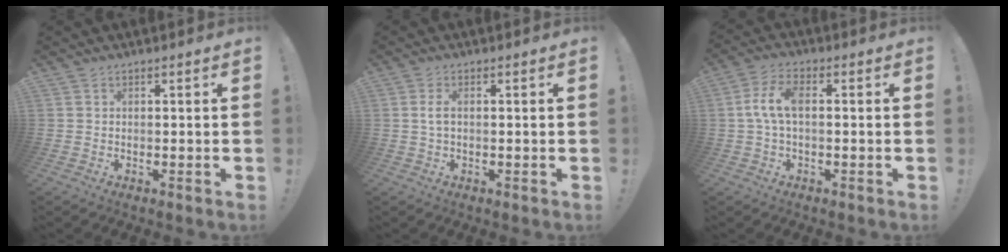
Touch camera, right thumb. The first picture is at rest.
{"total": 2.4, "force": [0.2, 0.9, 2.2], "torque": [-0.042, 0.003, 0.004]}
{"total": 7.8, "force": [0.3, 3.7, 6.9], "torque": [-0.141, 0.005, 0.007]}